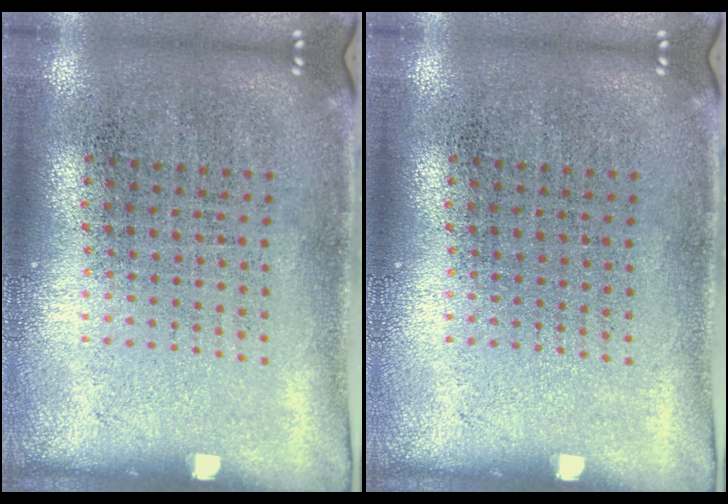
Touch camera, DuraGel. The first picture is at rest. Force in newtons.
{"total": 0.0}